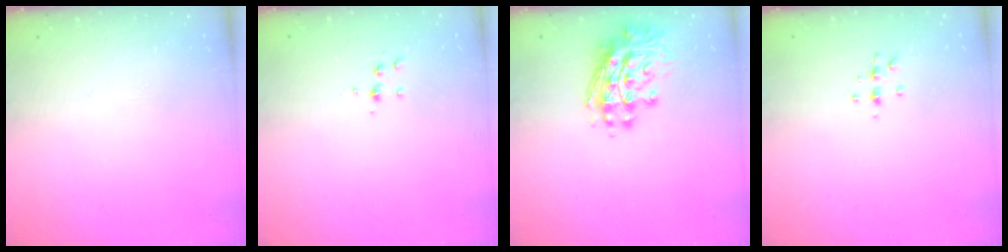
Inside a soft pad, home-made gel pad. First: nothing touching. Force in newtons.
{"total": 5.3, "press": 5.3, "slide": 0.5}
{"total": 11.8, "press": 11.7, "slide": 1.3}
{"total": 4.9, "press": 4.9, "slide": 0.7}